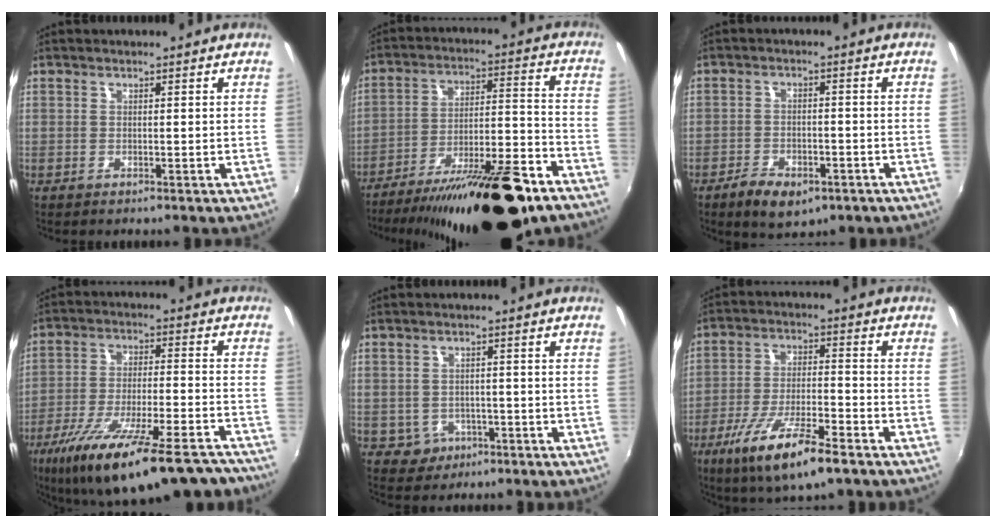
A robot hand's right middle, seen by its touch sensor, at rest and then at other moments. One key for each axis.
{"total": 26.7, "fx": -20.0, "fy": 7.1, "fz": 16.2, "tx": -0.269, "ty": -0.026, "tz": -0.289}
{"total": 9.1, "fx": -5.8, "fy": 4.4, "fz": 5.6, "tx": -0.123, "ty": -0.011, "tz": -0.084}
{"total": 26.8, "fx": -20.6, "fy": 6.9, "fz": 15.7, "tx": -0.268, "ty": -0.043, "tz": -0.299}
{"total": 4.2, "fx": -1.6, "fy": 3.8, "fz": 0.8, "tx": -0.029, "ty": 0.007, "tz": -0.014}
{"total": 14.3, "fx": -8.8, "fy": 3.1, "fz": 10.8, "tx": -0.217, "ty": -0.034, "tz": -0.156}